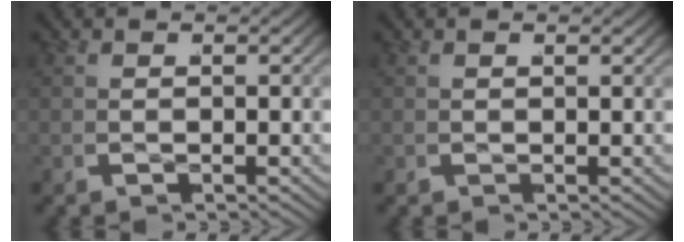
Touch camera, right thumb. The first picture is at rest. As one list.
[{"total": 0.0}]